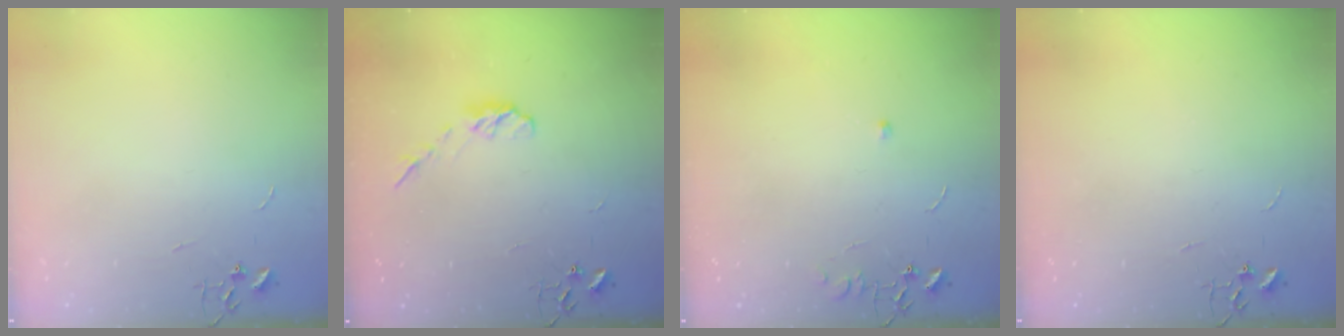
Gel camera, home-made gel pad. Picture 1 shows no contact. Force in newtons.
{"total": 5.8, "press": 5.8, "slide": 0.7}
{"total": 4.3, "press": 4.3, "slide": 0.6}
{"total": 0.0}